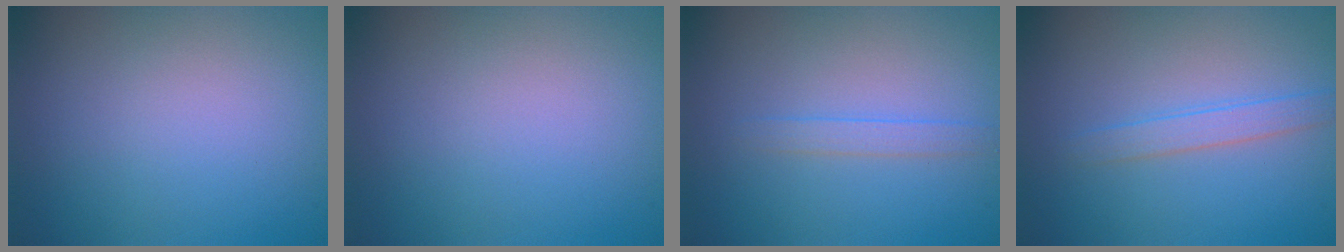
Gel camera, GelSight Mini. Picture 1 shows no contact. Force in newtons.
{"total": 0.0}
{"total": 1.1, "press": 1.1, "slide": 0.0}
{"total": 1.7, "press": 1.7, "slide": 0.1}